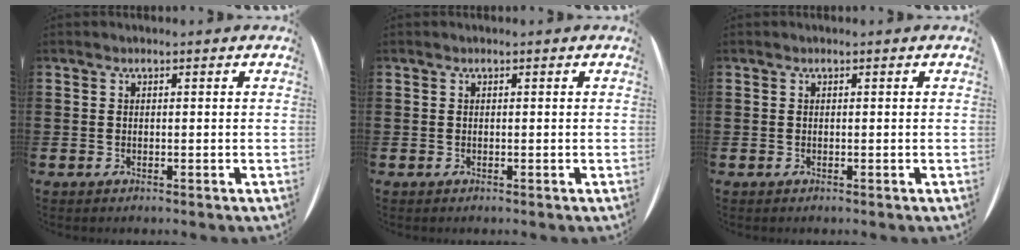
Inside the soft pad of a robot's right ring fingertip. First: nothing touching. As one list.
[{"total": 0.0}, {"total": 0.0}]